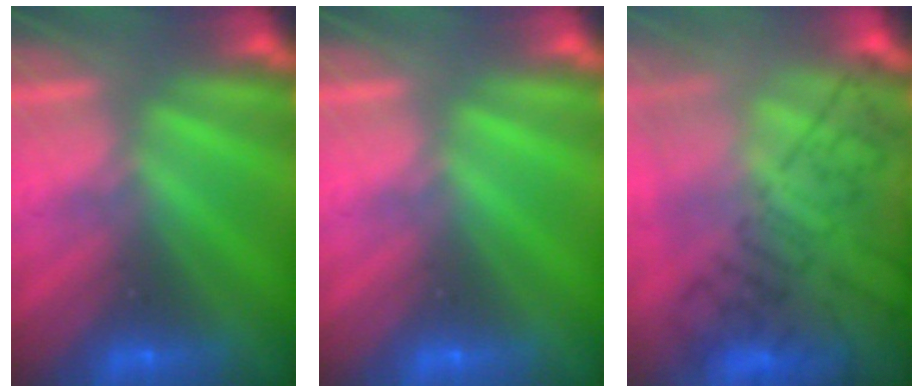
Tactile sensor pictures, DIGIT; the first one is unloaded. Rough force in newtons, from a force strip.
{"total": 0.0}
{"total": 7.2}